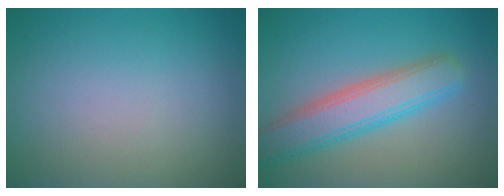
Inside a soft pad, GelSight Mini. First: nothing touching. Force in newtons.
{"total": 5.5, "press": 5.5, "slide": 0.2}